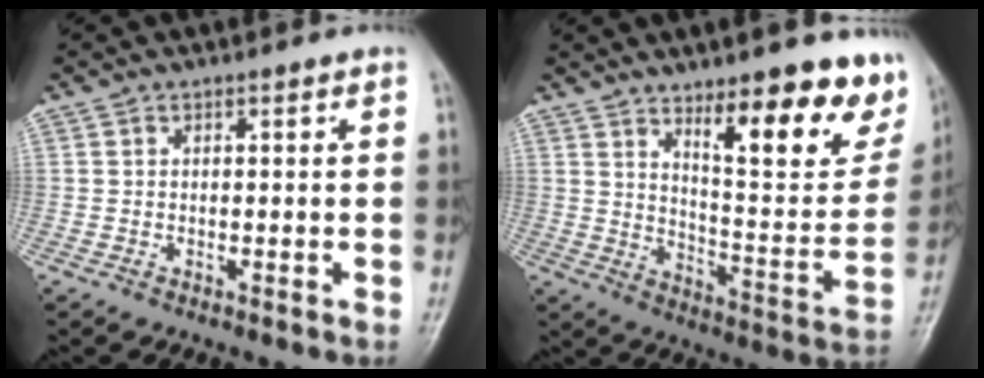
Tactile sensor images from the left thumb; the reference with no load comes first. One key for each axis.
{"total": 19.3, "fx": 12.2, "fy": 6.0, "fz": 13.7, "tx": -0.133, "ty": -0.086, "tz": 0.182}